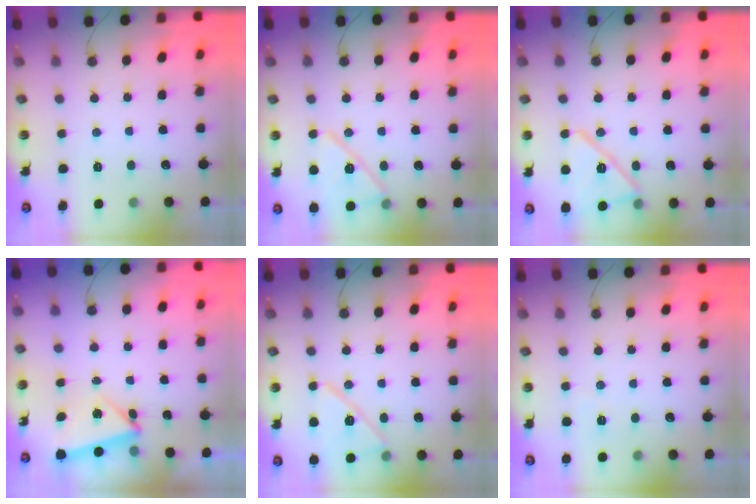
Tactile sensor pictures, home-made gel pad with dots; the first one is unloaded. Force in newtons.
{"total": 13.8, "press": 13.2, "slide": 4.0}
{"total": 15.3, "press": 15.3, "slide": 0.3}
{"total": 5.6, "press": 5.5, "slide": 0.6}
{"total": 13.9, "press": 13.8, "slide": 1.4}
{"total": 3.2, "press": 2.6, "slide": 2.0}